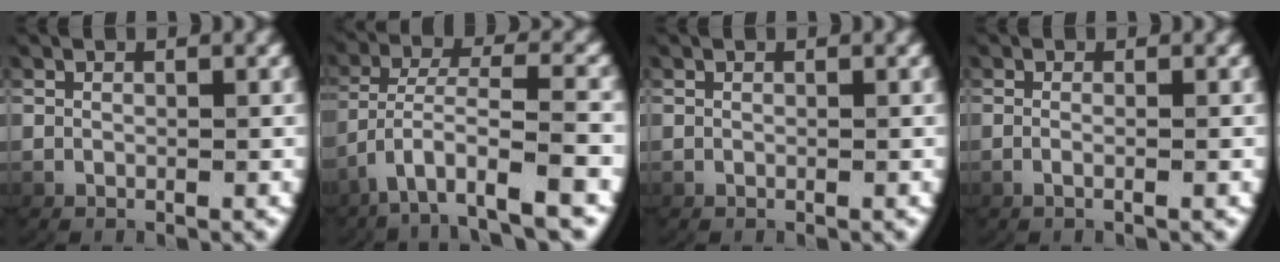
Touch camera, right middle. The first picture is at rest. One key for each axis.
{"total": 5.1, "fx": -2.5, "fy": 1.4, "fz": 4.2, "tx": -0.091, "ty": -0.016, "tz": -0.026}
{"total": 0.0}
{"total": 1.2, "fx": -0.7, "fy": -0.2, "fz": 0.9, "tx": -0.032, "ty": -0.007, "tz": -0.009}